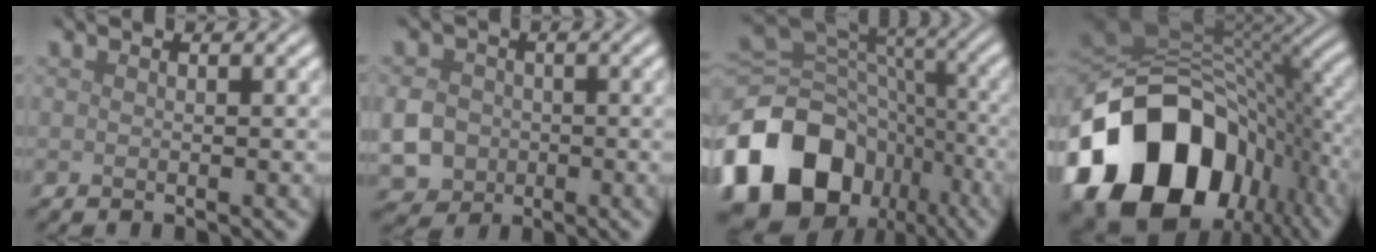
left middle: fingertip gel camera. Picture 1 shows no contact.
{"total": 5.0, "force": [-0.9, 4.5, 2.2], "torque": [-0.054, -0.009, -0.026]}
{"total": 16.5, "force": [-7.8, 12.1, 7.9], "torque": [-0.183, -0.014, -0.137]}
{"total": 19.7, "force": [-7.9, 13.6, 11.8], "torque": [-0.267, -0.033, -0.126]}